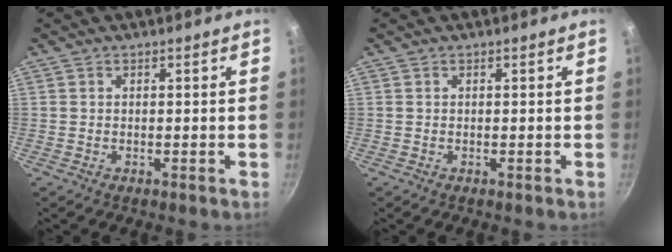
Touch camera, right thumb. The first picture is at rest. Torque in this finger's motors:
{"motor_torque": [0.00, 0.00, -0.04, -0.40, 0.00]}